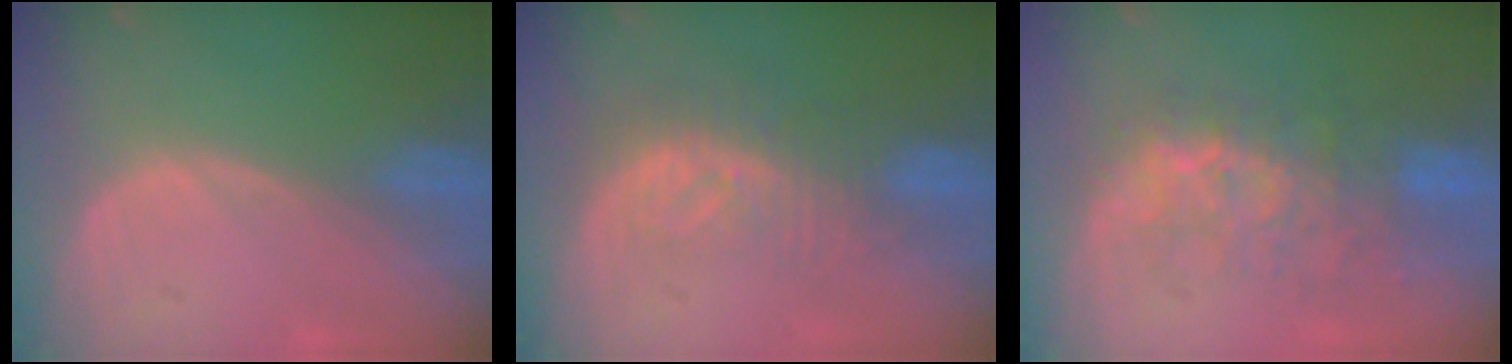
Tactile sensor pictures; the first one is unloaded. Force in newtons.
{"total": 8.2, "press": 7.3, "slide": 3.8}
{"total": 8.9, "press": 8.5, "slide": 2.8}